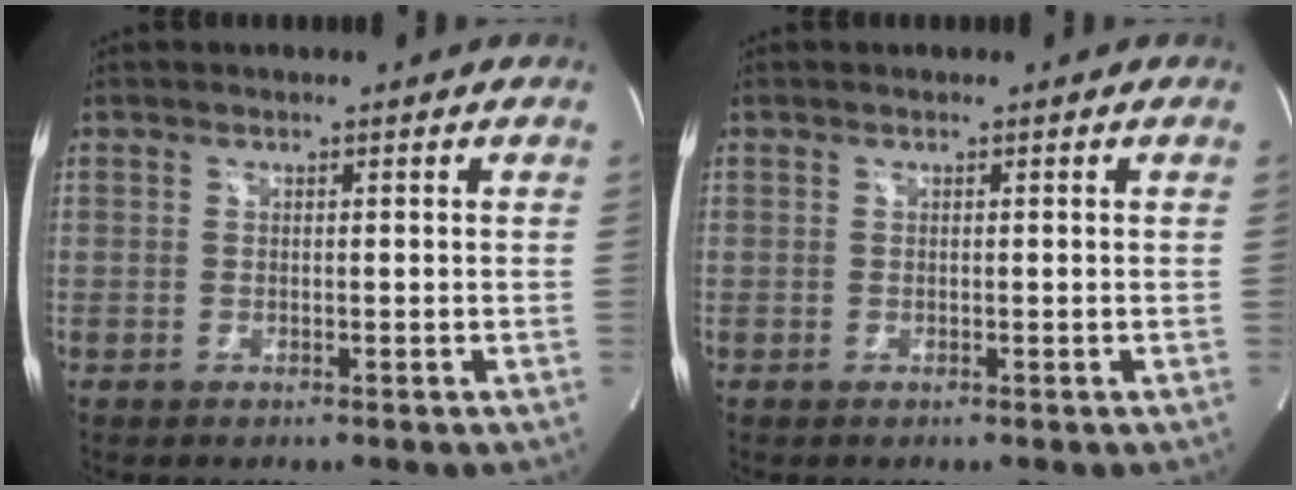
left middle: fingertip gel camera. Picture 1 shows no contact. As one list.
[{"total": 0.0}]